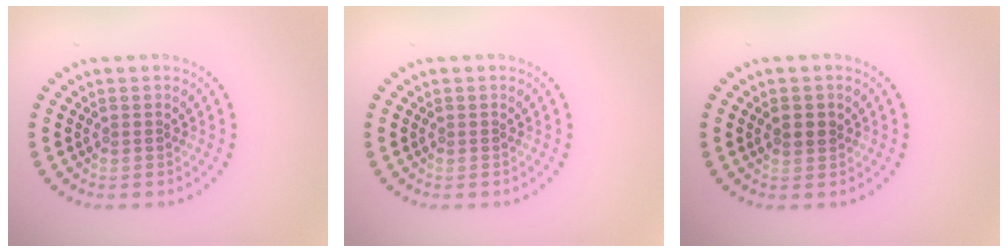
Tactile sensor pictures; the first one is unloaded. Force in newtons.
{"total": 0.0}
{"total": 1.6, "press": 1.5, "slide": 0.3}